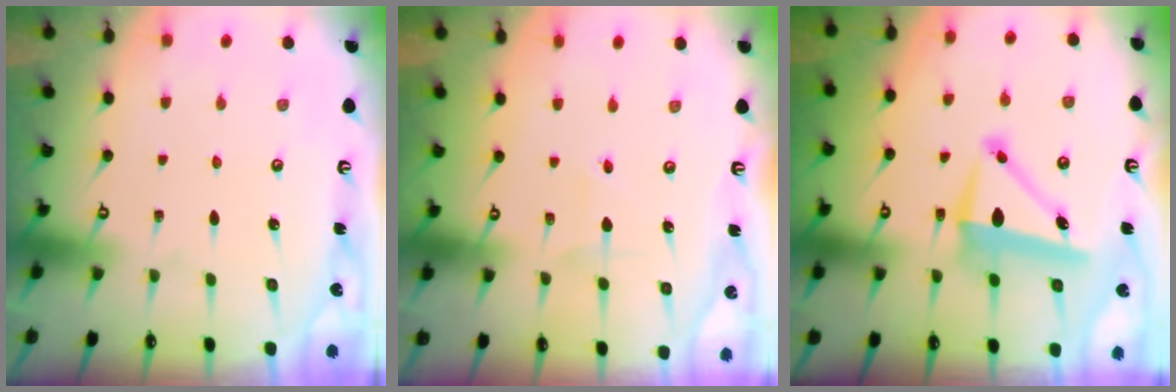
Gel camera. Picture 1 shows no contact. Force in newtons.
{"total": 3.4, "press": 3.2, "slide": 1.1}
{"total": 9.7, "press": 9.5, "slide": 1.9}